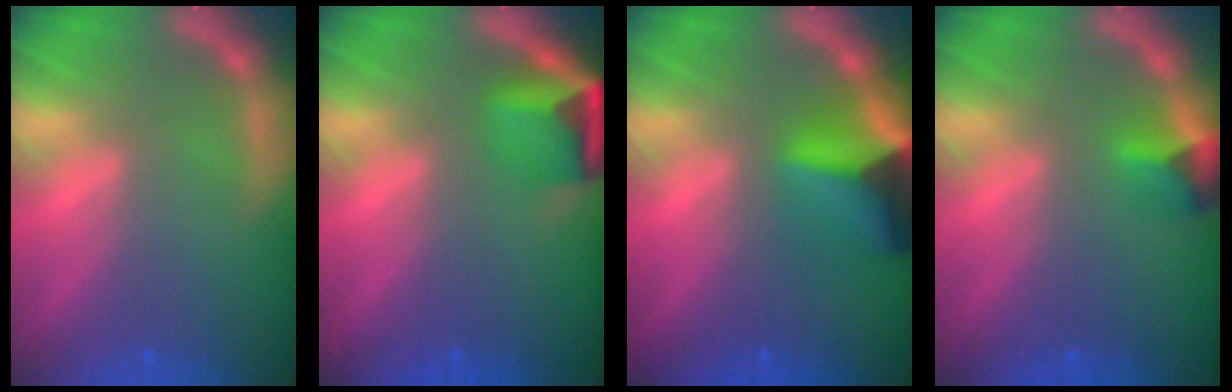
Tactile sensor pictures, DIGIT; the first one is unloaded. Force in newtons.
{"total": 4.9}
{"total": 7.9}
{"total": 2.4}